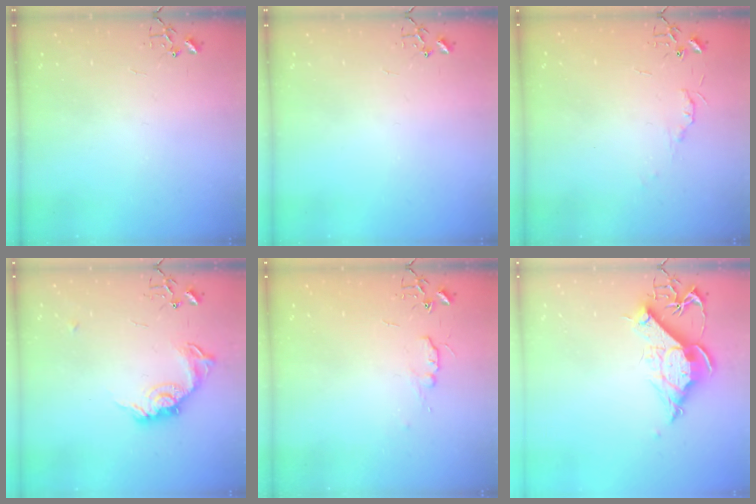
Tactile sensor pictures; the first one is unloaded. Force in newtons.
{"total": 0.0}
{"total": 4.8, "press": 4.8, "slide": 0.7}
{"total": 14.2, "press": 14.2, "slide": 0.6}
{"total": 5.6, "press": 5.5, "slide": 0.7}
{"total": 13.2, "press": 13.1, "slide": 1.6}